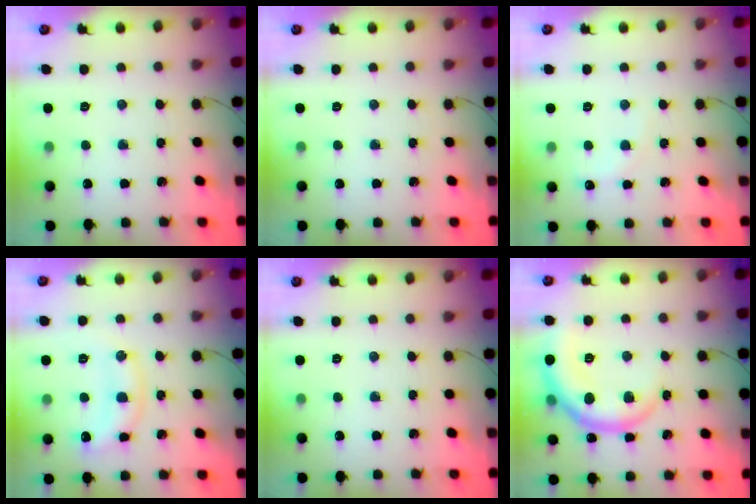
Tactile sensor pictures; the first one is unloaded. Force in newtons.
{"total": 0.0}
{"total": 3.8, "press": 3.7, "slide": 1.2}
{"total": 11.3, "press": 11.3, "slide": 0.6}
{"total": 0.0}
{"total": 12.8, "press": 12.8, "slide": 0.5}